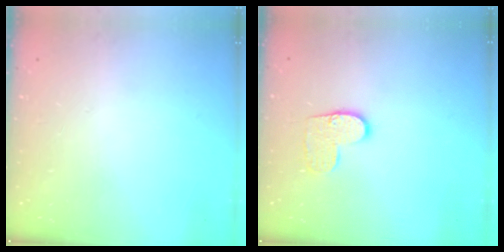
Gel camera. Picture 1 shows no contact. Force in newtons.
{"total": 8.4, "press": 8.4, "slide": 0.3}